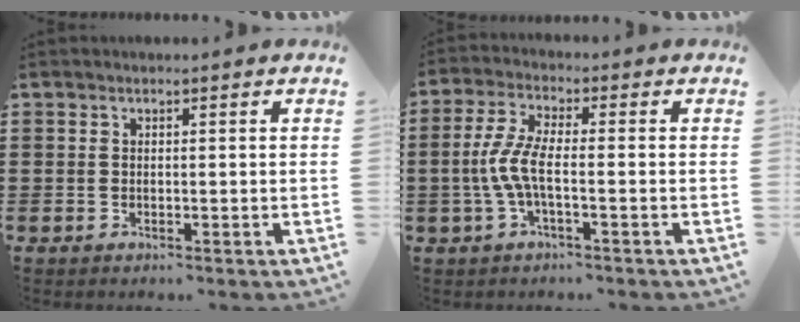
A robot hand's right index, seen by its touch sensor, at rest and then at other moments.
{"total": 6.0, "force": [-1.5, 1.6, 5.6], "torque": [-0.141, -0.013, -0.040]}